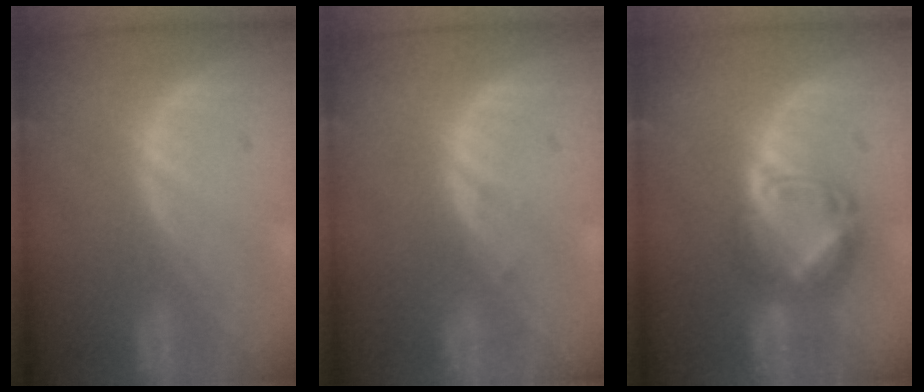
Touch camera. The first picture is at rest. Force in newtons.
{"total": 0.8, "press": 0.7, "slide": 0.3}
{"total": 7.7, "press": 6.7, "slide": 3.7}